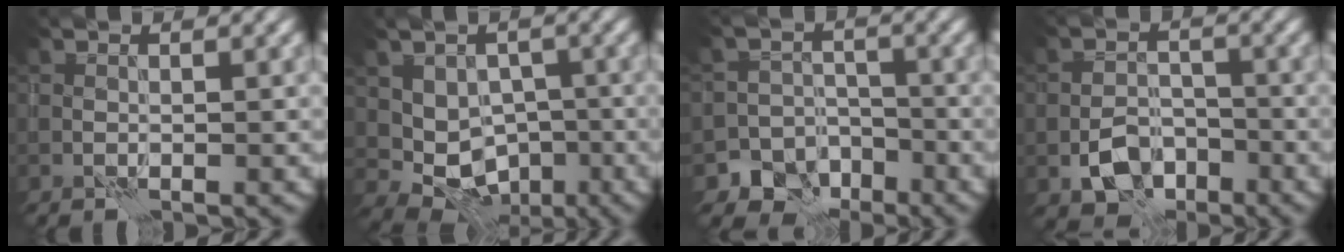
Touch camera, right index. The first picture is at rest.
{"total": 6.4, "force": [-0.6, 5.3, 3.4], "torque": [-0.041, -0.005, -0.005]}
{"total": 6.3, "force": [-4.2, 4.6, 0.5], "torque": [0.025, -0.008, -0.073]}
{"total": 3.9, "force": [-2.0, 2.8, 2.0], "torque": [-0.028, -0.002, -0.037]}